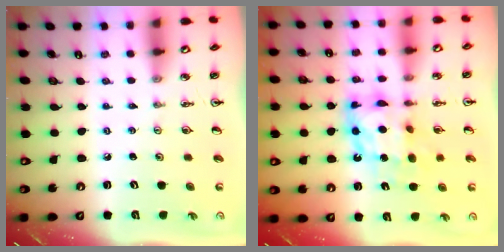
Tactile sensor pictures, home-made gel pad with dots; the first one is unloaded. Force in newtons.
{"total": 11.4, "press": 11.4, "slide": 1.1}